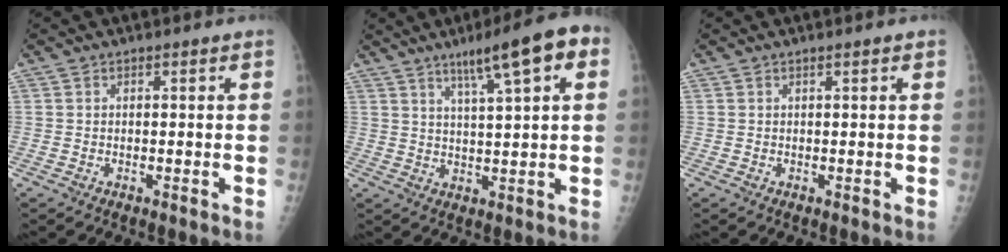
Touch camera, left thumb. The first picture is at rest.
{"total": 11.4, "force": [5.4, 1.7, 10.0], "torque": [-0.144, 0.001, 0.078]}
{"total": 0.6, "force": [0.4, 0.0, 0.5], "torque": [-0.006, 0.001, 0.004]}